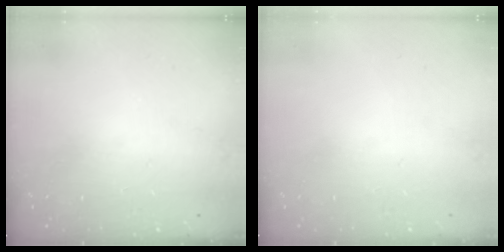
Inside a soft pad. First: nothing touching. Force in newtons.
{"total": 0.0}